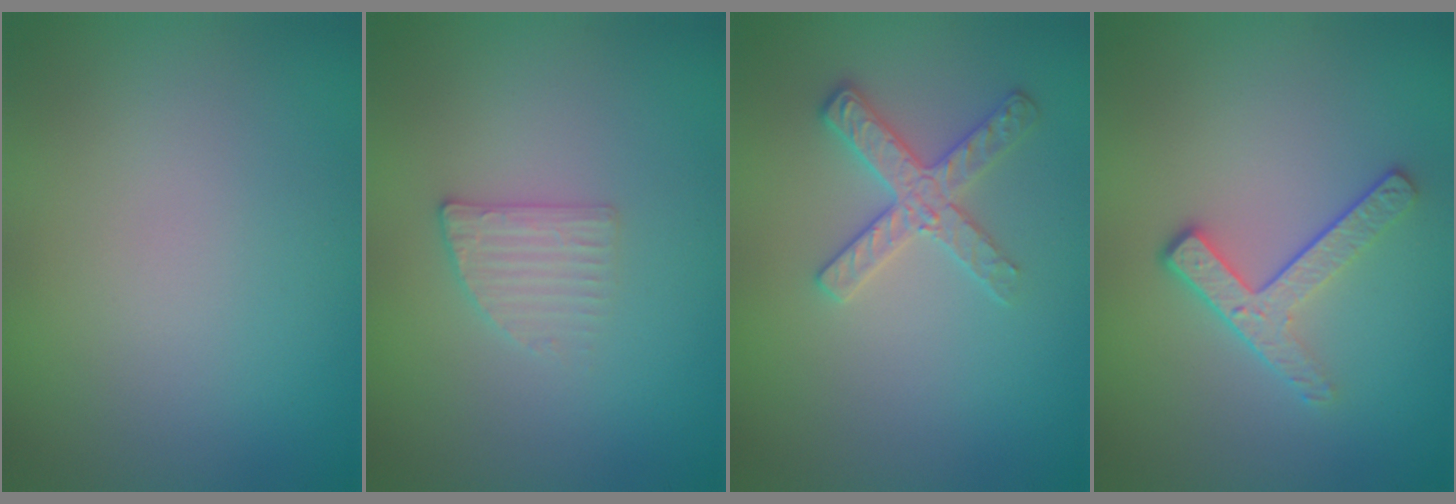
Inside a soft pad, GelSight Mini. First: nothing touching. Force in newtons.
{"total": 1.9, "press": 1.9, "slide": 0.4}
{"total": 2.7, "press": 2.6, "slide": 0.5}
{"total": 3.1, "press": 2.5, "slide": 1.8}